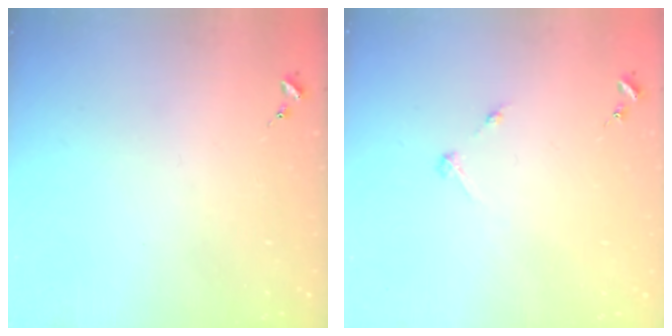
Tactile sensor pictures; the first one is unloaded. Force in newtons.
{"total": 2.7, "press": 2.7, "slide": 0.3}